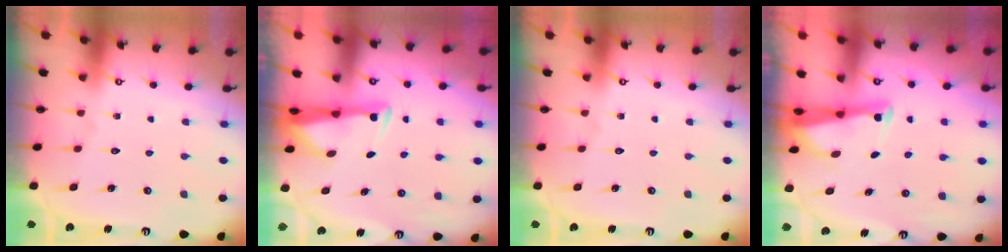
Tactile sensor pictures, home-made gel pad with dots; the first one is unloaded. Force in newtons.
{"total": 3.1, "press": 2.9, "slide": 0.9}
{"total": 0.0}
{"total": 2.4, "press": 2.4, "slide": 0.5}